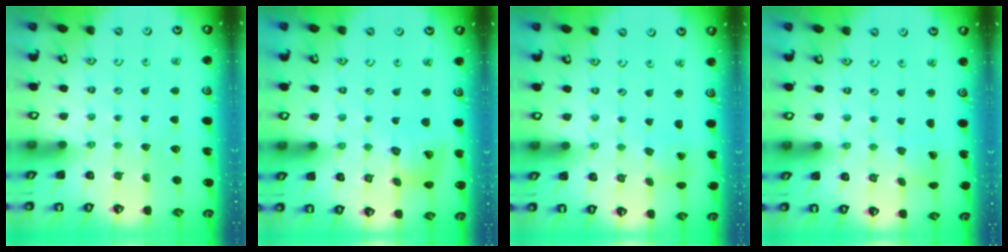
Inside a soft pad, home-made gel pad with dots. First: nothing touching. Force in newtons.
{"total": 11.9, "press": 11.8, "slide": 1.5}
{"total": 0.0}
{"total": 2.1, "press": 2.1, "slide": 0.3}